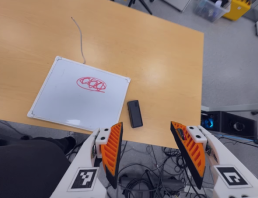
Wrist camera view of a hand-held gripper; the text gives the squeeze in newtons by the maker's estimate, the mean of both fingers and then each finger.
{"total": 0.0}